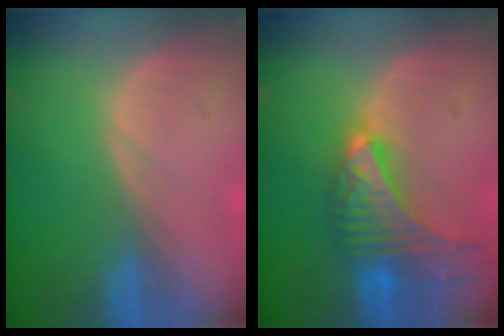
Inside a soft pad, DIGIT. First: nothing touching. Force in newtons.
{"total": 9.6, "press": 8.5, "slide": 4.4}